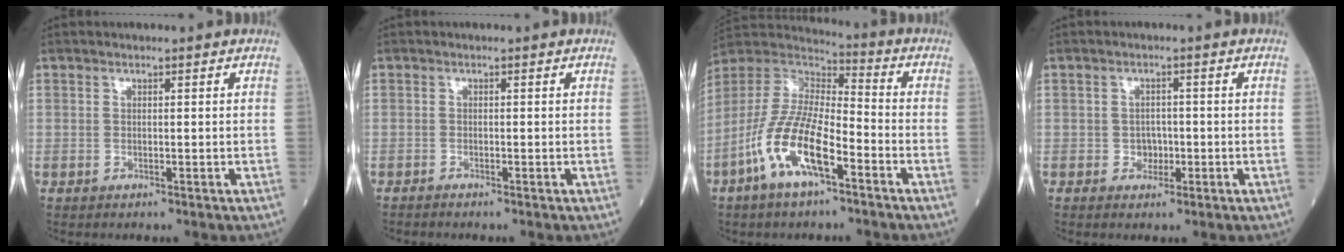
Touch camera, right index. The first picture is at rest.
{"total": 0.5, "force": [-0.5, -0.1, 0.0], "torque": [-0.001, -0.001, -0.013]}
{"total": 13.4, "force": [-6.2, 3.9, 11.2], "torque": [-0.240, 0.004, -0.118]}
{"total": 1.9, "force": [-0.5, 1.6, 1.0], "torque": [-0.008, 0.008, -0.003]}